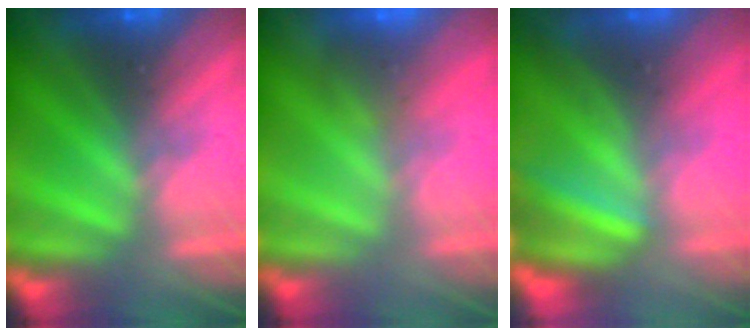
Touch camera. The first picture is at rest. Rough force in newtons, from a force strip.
{"total": 2.9}
{"total": 7.3}